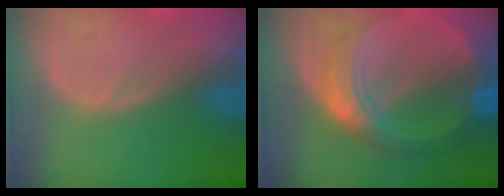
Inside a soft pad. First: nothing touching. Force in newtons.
{"total": 8.7, "press": 8.7, "slide": 0.7}